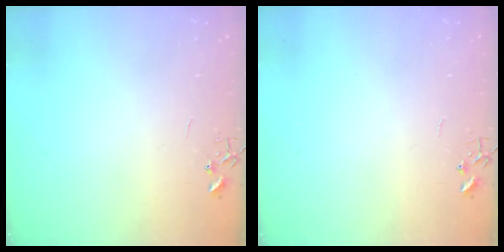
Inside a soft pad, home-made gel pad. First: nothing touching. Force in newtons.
{"total": 0.0}